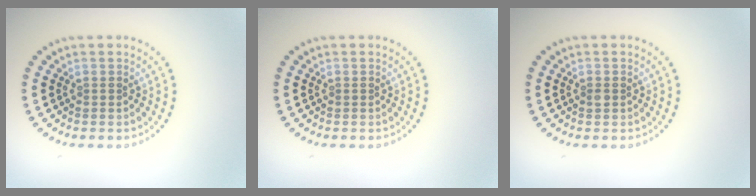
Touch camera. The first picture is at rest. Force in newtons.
{"total": 0.0}
{"total": 0.6, "press": 0.6, "slide": 0.1}